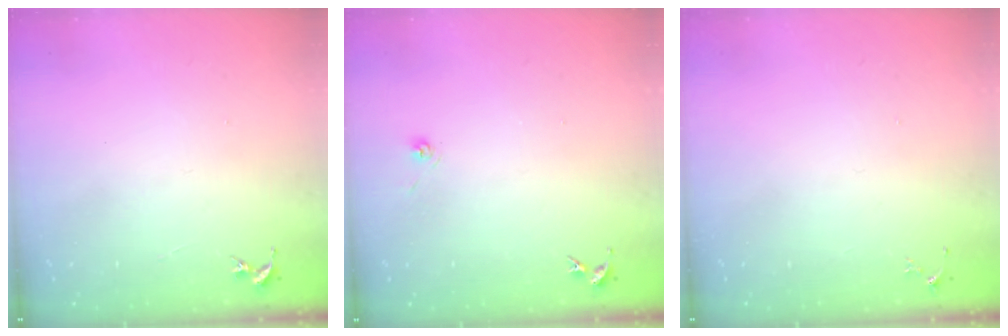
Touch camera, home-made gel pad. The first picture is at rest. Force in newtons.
{"total": 3.3, "press": 2.8, "slide": 1.7}
{"total": 3.4, "press": 3.4, "slide": 0.4}